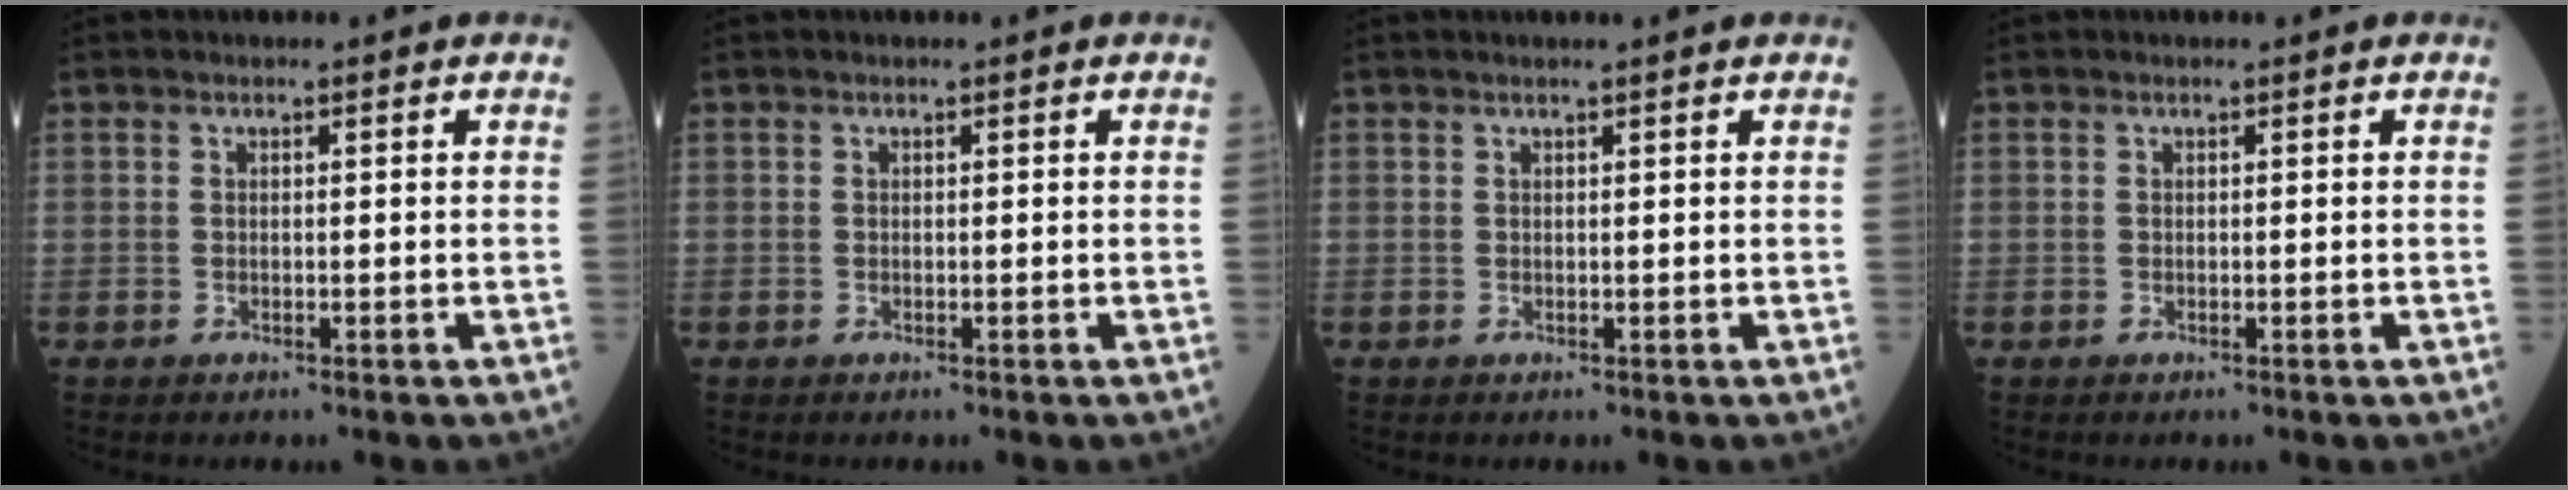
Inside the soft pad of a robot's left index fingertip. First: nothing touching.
{"total": 0.0}
{"total": 1.4, "force": [1.2, -0.3, 0.6], "torque": [-0.011, 0.006, 0.021]}
{"total": 0.0}